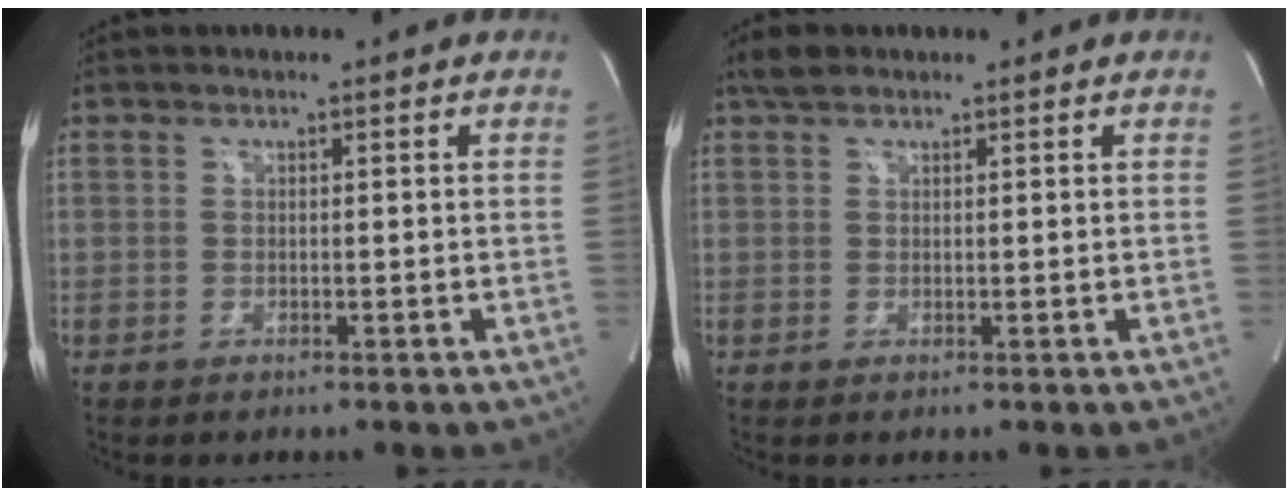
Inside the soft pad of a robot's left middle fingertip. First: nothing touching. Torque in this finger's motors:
{"motor_torque": [0.27, -0.12, -0.05, 0.00]}